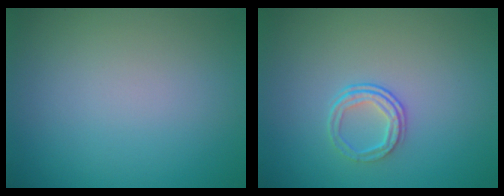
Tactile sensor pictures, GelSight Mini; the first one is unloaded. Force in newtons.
{"total": 2.1, "press": 1.4, "slide": 1.5}